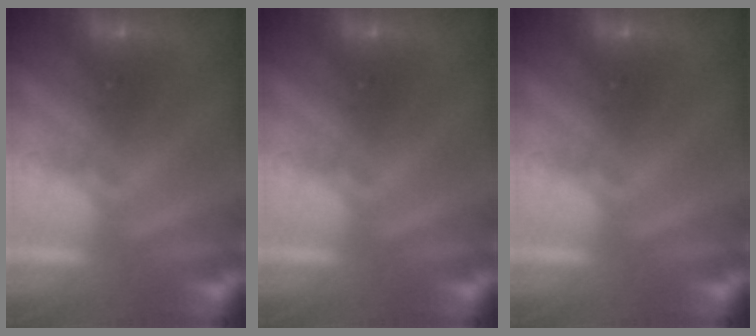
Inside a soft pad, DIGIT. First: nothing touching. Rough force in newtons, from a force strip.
{"total": 0.0}
{"total": 0.0}